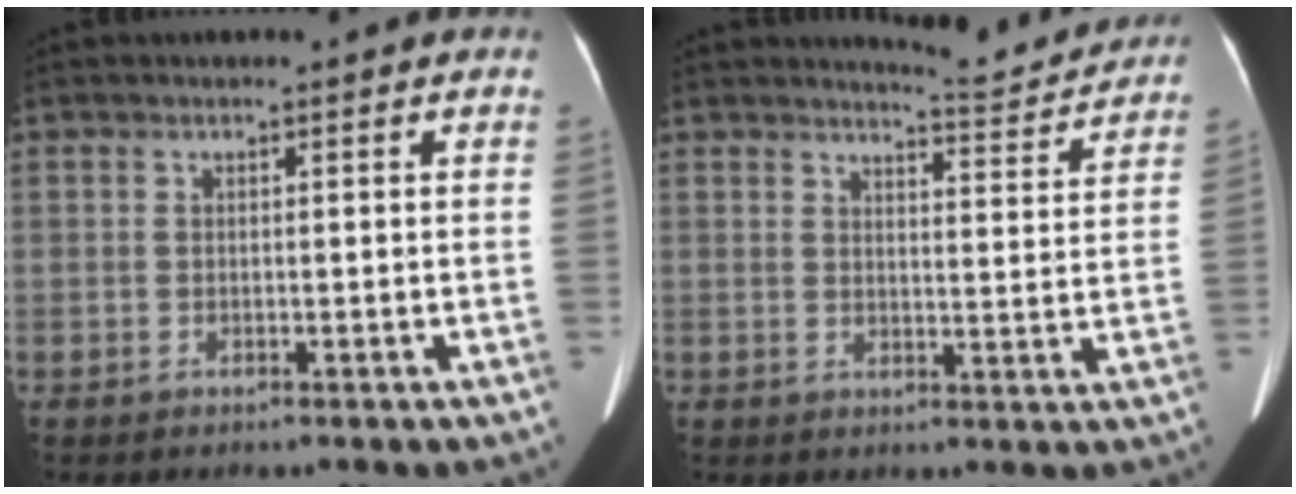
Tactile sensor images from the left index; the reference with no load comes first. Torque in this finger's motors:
{"motor_torque": [0.73, -1.41, 0.03, 0.02]}